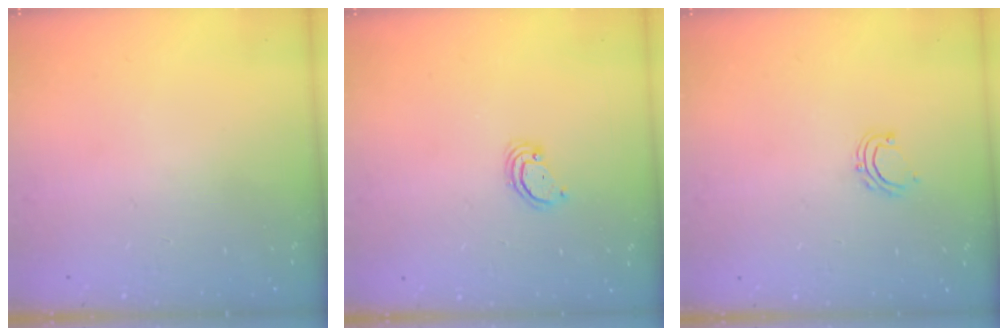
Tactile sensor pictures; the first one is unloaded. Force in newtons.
{"total": 2.6, "press": 2.6, "slide": 0.2}
{"total": 5.1, "press": 5.1, "slide": 0.7}